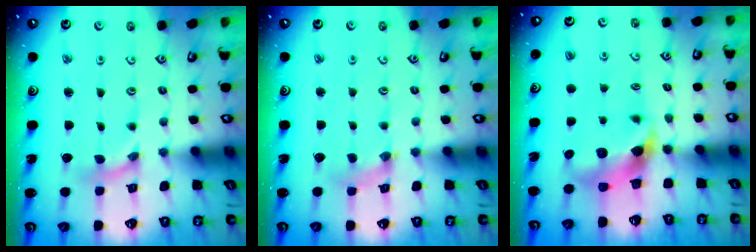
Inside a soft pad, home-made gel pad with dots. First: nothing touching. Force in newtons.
{"total": 1.2, "press": 1.1, "slide": 0.3}
{"total": 7.3, "press": 7.3, "slide": 0.9}